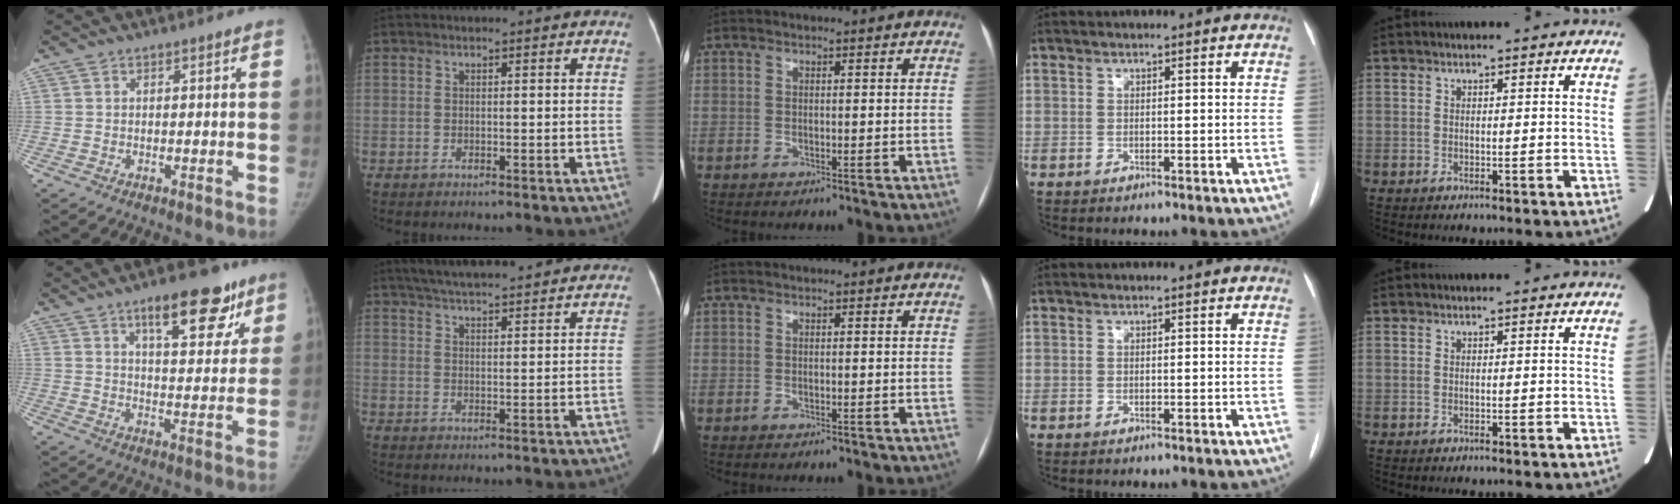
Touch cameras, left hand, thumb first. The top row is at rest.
{"thumb": {"total": 15.1, "force": [9.0, 6.0, 10.5], "torque": [-0.100, -0.031, 0.129]}, "index": {"total": 15.5, "force": [13.9, 2.0, 6.6], "torque": [-0.104, 0.037, 0.196]}}